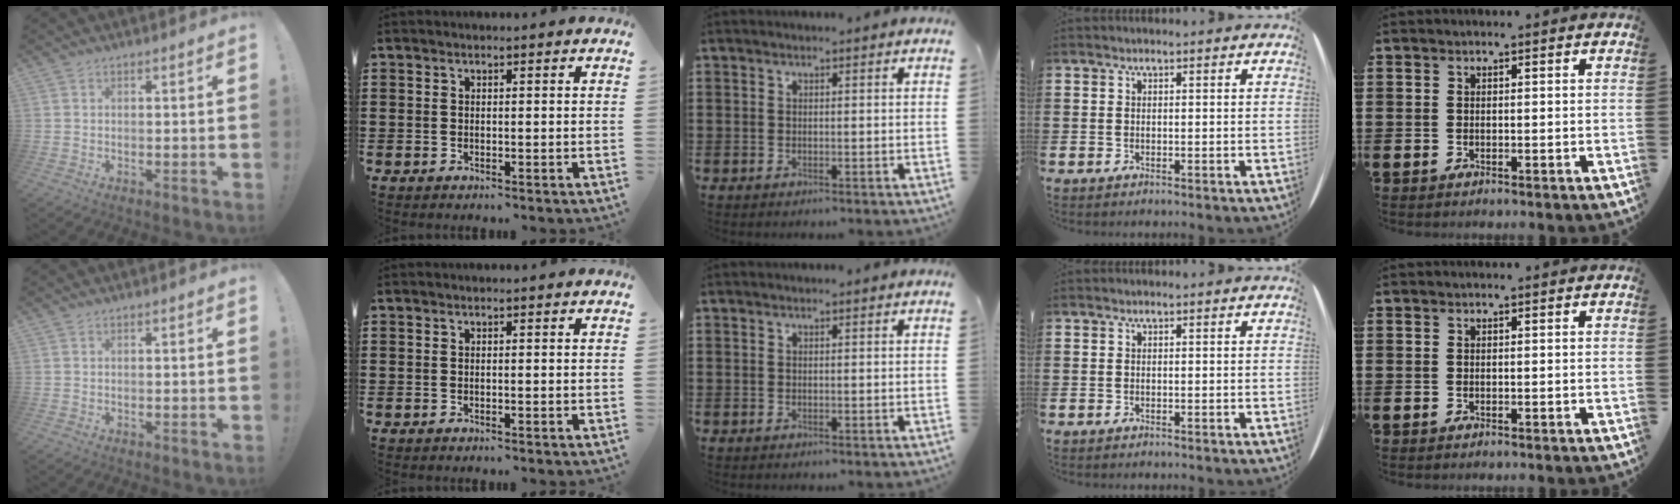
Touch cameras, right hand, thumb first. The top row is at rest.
{}